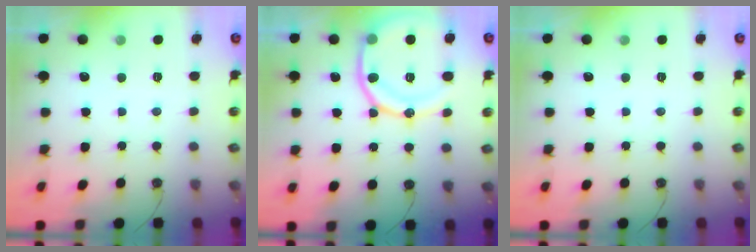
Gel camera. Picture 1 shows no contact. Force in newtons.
{"total": 17.4, "press": 17.2, "slide": 2.1}
{"total": 0.0}